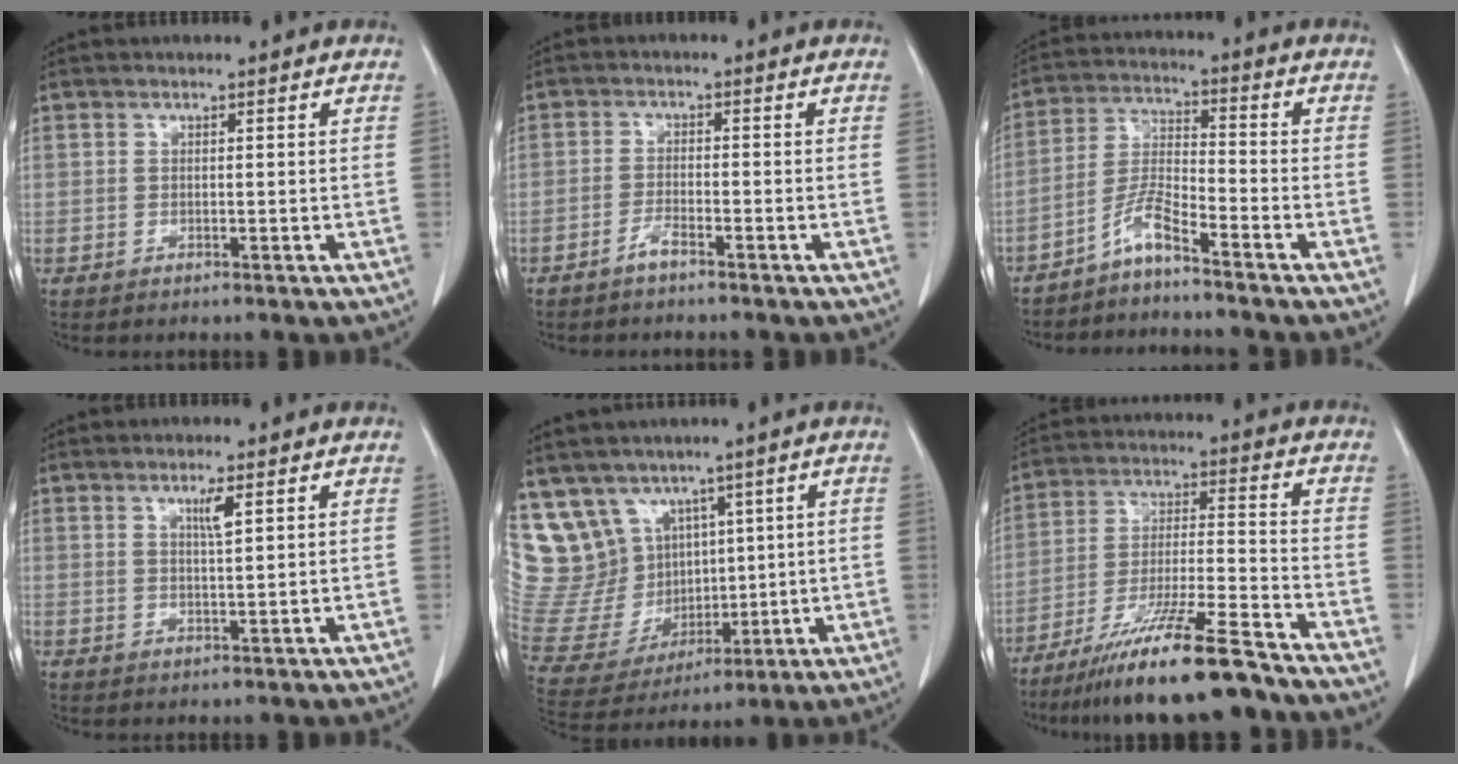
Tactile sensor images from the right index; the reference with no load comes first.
{"total": 1.9, "force": [-1.6, 0.2, 1.1], "torque": [-0.023, 0.000, -0.032]}
{"total": 5.2, "force": [-4.2, 0.0, 3.0], "torque": [-0.069, -0.007, -0.089]}
{"total": 2.6, "force": [1.4, 0.0, 2.2], "torque": [-0.042, -0.004, 0.026]}
{"total": 16.6, "force": [8.2, 13.4, 5.5], "torque": [-0.145, 0.069, 0.196]}
{"total": 15.3, "force": [-11.9, 0.5, 9.6], "torque": [-0.180, -0.028, -0.207]}